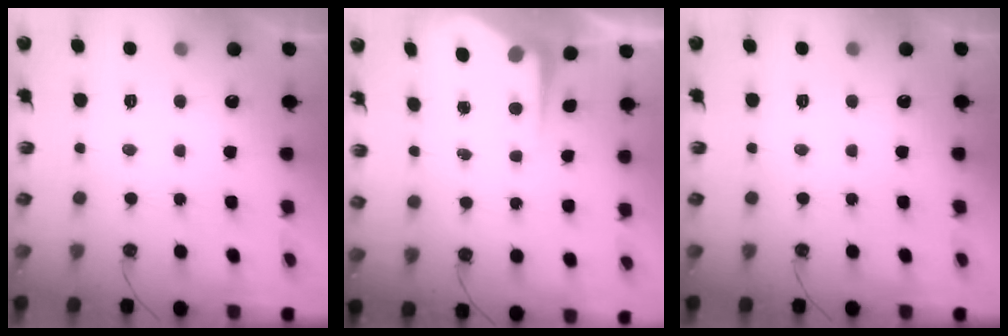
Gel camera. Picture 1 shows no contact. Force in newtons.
{"total": 5.6, "press": 5.6, "slide": 0.2}
{"total": 0.0}